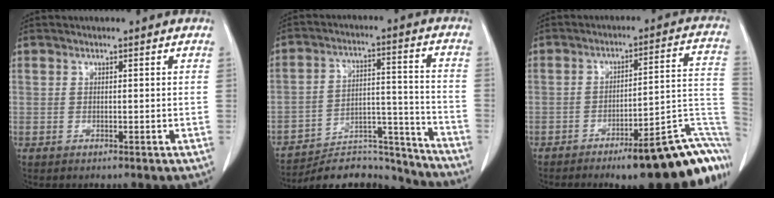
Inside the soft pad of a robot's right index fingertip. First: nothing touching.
{"total": 17.9, "force": [-17.5, 3.0, 2.5], "torque": [-0.046, 0.049, -0.258]}
{"total": 19.2, "force": [-11.7, 3.0, 14.9], "torque": [-0.082, 0.042, -0.154]}